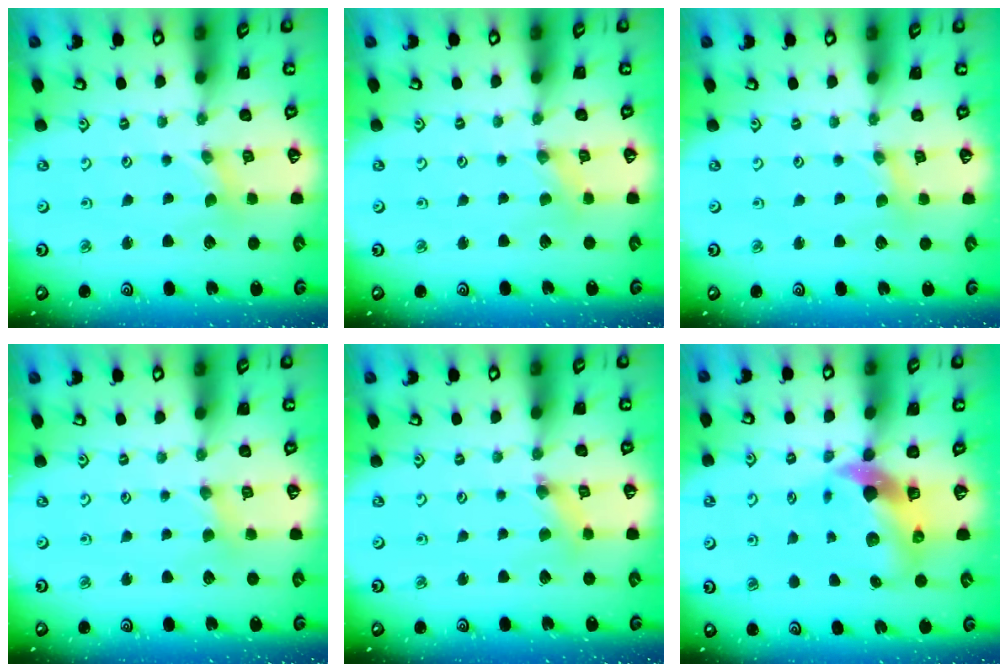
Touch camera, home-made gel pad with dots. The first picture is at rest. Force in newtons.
{"total": 0.0}
{"total": 1.5, "press": 1.5, "slide": 0.3}
{"total": 2.1, "press": 2.1, "slide": 0.4}
{"total": 2.0, "press": 2.0, "slide": 0.2}
{"total": 10.2, "press": 10.1, "slide": 1.7}